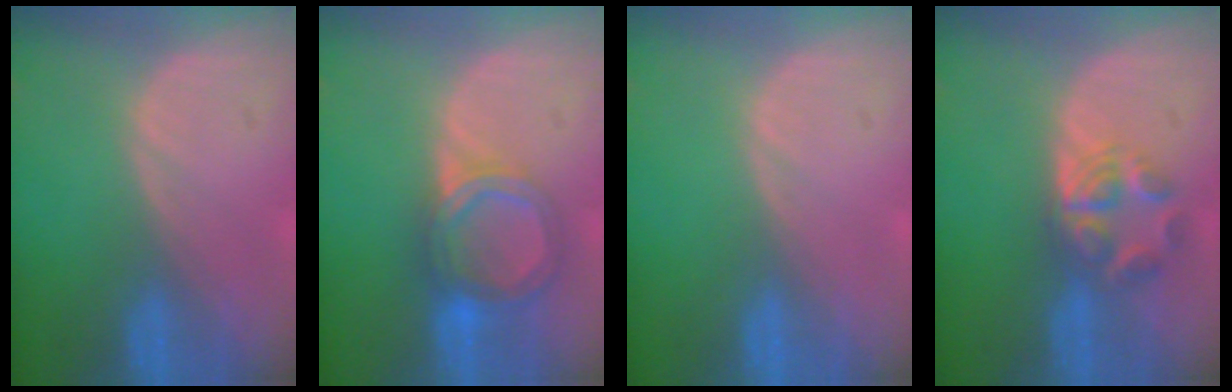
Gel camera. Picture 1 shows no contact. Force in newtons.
{"total": 6.5, "press": 5.7, "slide": 3.1}
{"total": 0.0}
{"total": 5.7, "press": 4.9, "slide": 3.0}